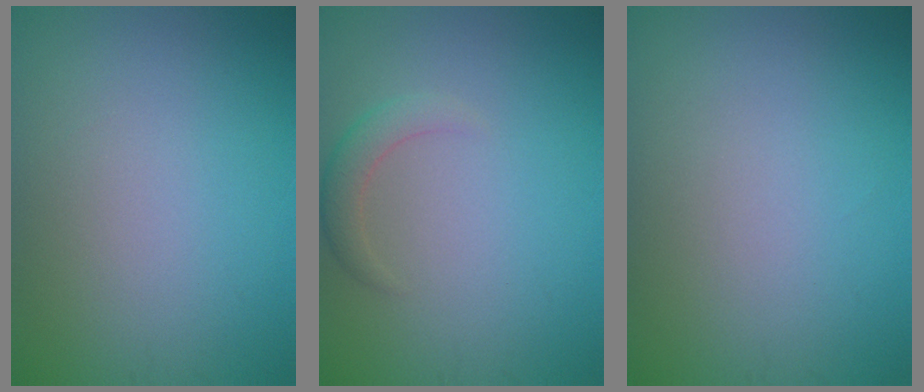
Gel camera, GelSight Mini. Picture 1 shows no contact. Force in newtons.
{"total": 1.9, "press": 1.9, "slide": 0.0}
{"total": 0.0}